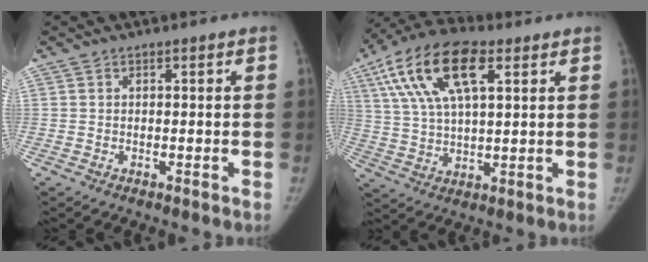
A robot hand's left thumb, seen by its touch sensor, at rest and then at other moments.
{"total": 17.2, "force": [7.1, 7.5, 13.8], "torque": [-0.261, 0.010, 0.125]}